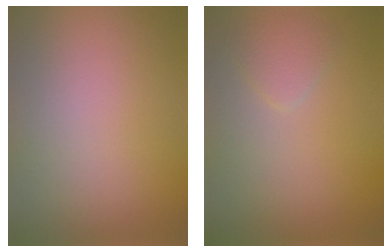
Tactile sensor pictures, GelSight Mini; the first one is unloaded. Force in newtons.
{"total": 1.3, "press": 1.3, "slide": 0.1}